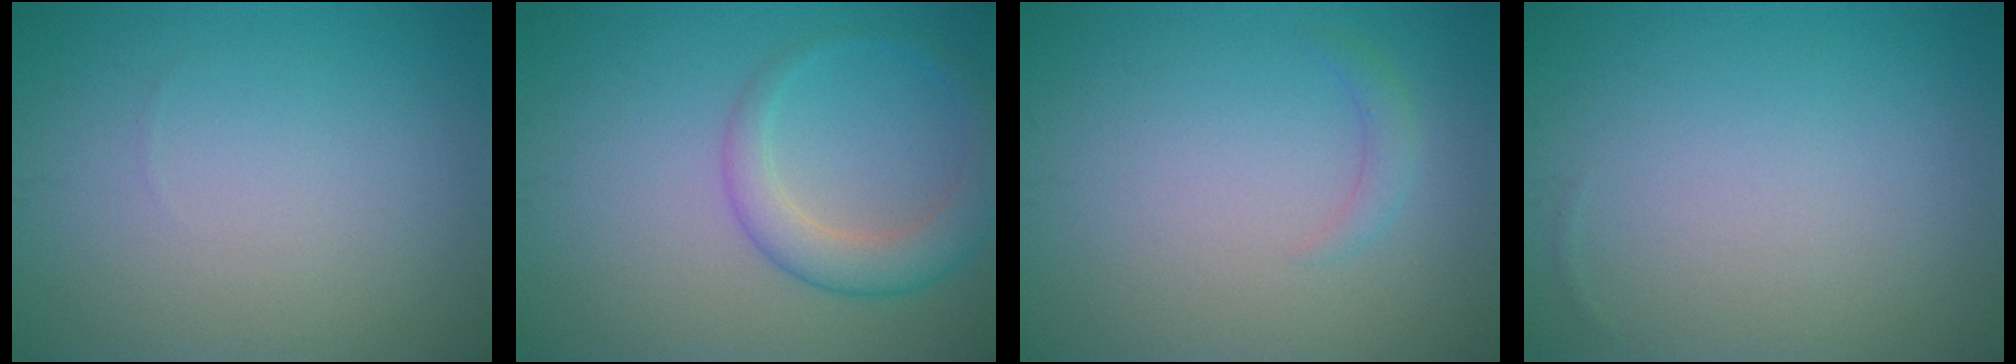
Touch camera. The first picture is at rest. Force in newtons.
{"total": 2.9, "press": 2.8, "slide": 0.1}
{"total": 1.1, "press": 1.1, "slide": 0.0}
{"total": 0.0}